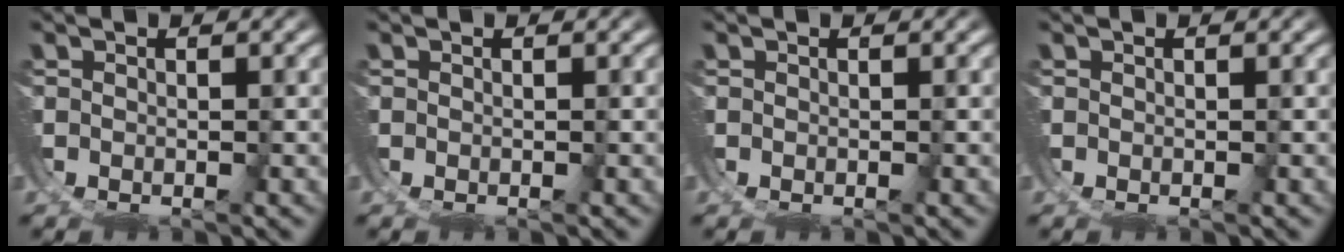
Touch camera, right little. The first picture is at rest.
{"total": 0.0}
{"total": 0.0}
{"total": 0.0}